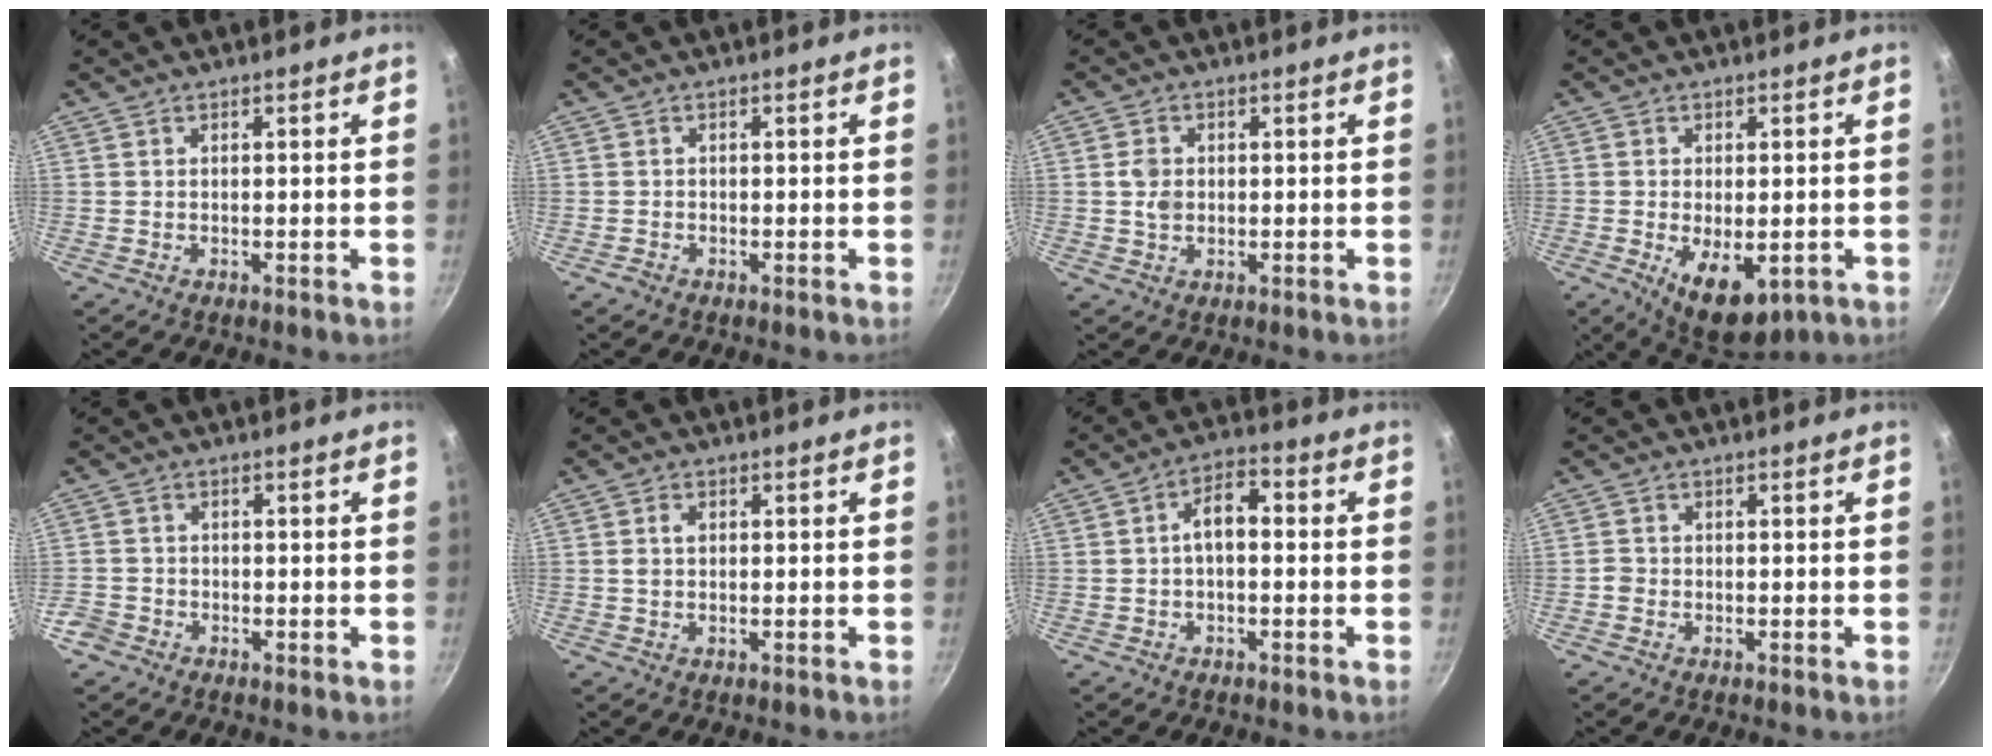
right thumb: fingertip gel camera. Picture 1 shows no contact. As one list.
[{"total": 0.8, "force": [-0.6, 0.6, 0.1], "torque": [-0.002, 0.002, -0.015]}, {"total": 3.3, "force": [0.2, 2.6, 2.1], "torque": [-0.034, 0.001, 0.003]}, {"total": 10.3, "force": [-3.2, 5.4, 8.1], "torque": [-0.117, -0.010, -0.036]}, {"total": 2.4, "force": [-1.6, 1.9, 0.2], "torque": [0.004, 0.009, -0.038]}, {"total": 1.9, "force": [0.2, 1.3, 1.4], "torque": [-0.027, 0.001, 0.003]}, {"total": 5.9, "force": [0.1, 3.2, 5.0], "torque": [-0.077, 0.027, -0.008]}, {"total": 1.3, "force": [-0.5, 1.2, 0.4], "torque": [-0.003, 0.004, -0.014]}]